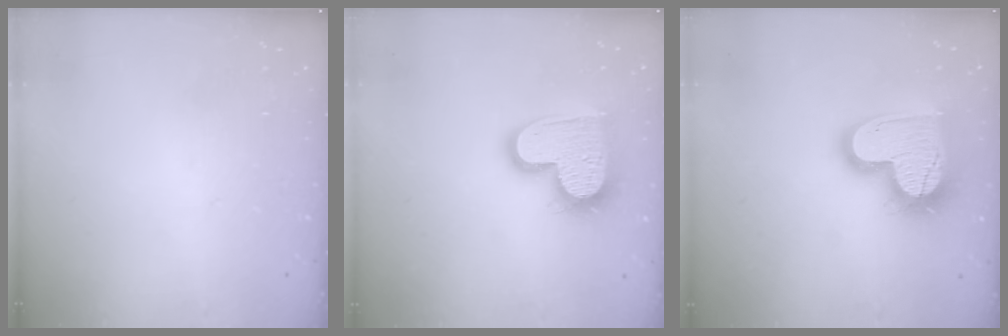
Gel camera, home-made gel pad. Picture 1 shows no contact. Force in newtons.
{"total": 16.7, "press": 16.7, "slide": 1.0}
{"total": 20.1, "press": 20.1, "slide": 1.7}